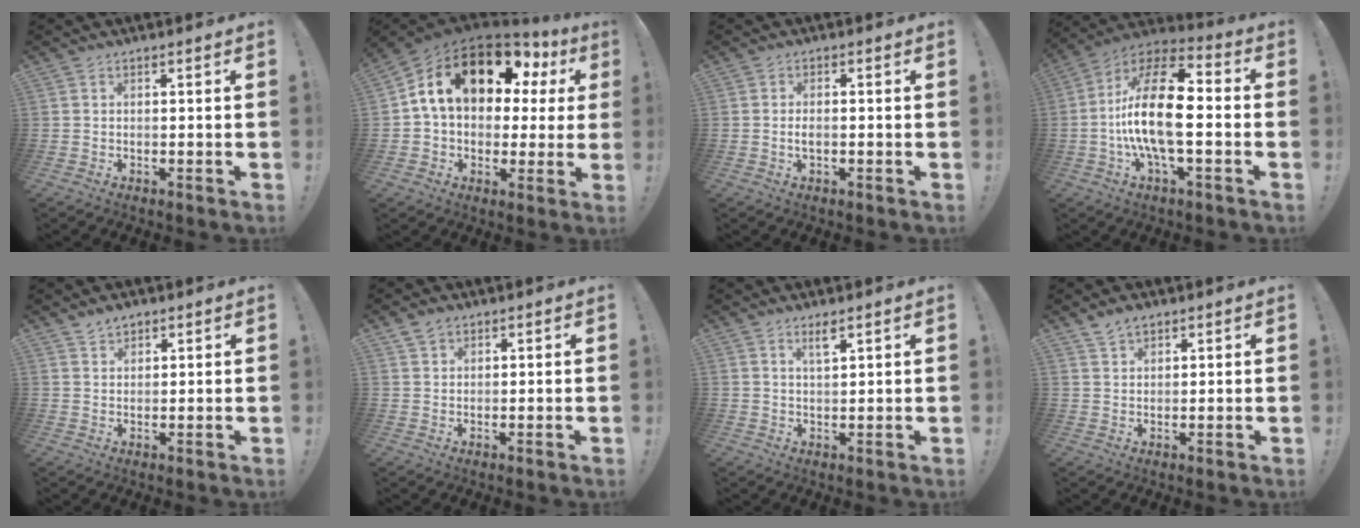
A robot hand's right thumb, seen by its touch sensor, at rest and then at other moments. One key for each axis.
{"total": 18.6, "fx": 7.9, "fy": 10.7, "fz": 13.0, "tx": -0.210, "ty": -0.030, "tz": 0.145}
{"total": 1.8, "fx": -0.4, "fy": 0.7, "fz": 1.6, "tx": -0.028, "ty": 0.005, "tz": -0.008}
{"total": 20.6, "fx": -2.1, "fy": 8.3, "fz": 18.7, "tx": -0.357, "ty": 0.014, "tz": -0.040}
{"total": 3.4, "fx": 2.8, "fy": 1.8, "fz": 0.6, "tx": -0.006, "ty": -0.016, "tz": 0.050}
{"total": 2.7, "fx": 2.0, "fy": 1.6, "fz": 0.7, "tx": -0.005, "ty": -0.010, "tz": 0.036}
{"total": 3.9, "fx": 2.6, "fy": 0.8, "fz": 2.7, "tx": -0.038, "ty": -0.013, "tz": 0.041}
{"total": 3.8, "fx": 2.9, "fy": 2.0, "fz": 1.2, "tx": -0.018, "ty": -0.016, "tz": 0.054}